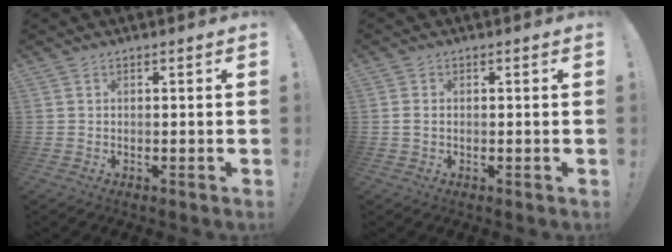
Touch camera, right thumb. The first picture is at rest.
{"total": 1.3, "force": [0.0, 0.9, 1.0], "torque": [-0.020, 0.004, 0.002]}